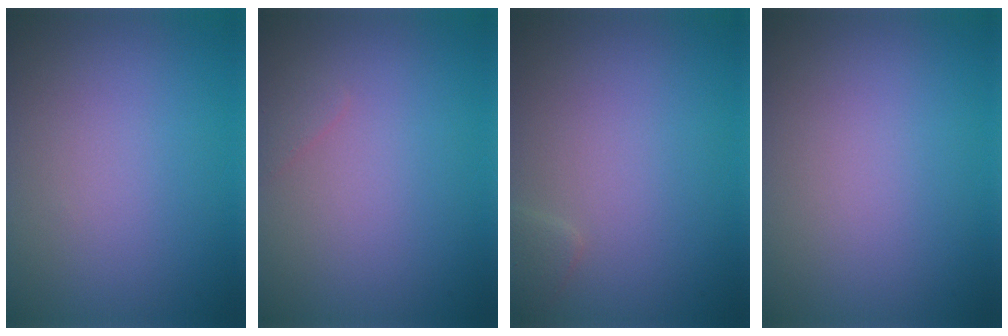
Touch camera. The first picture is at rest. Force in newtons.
{"total": 0.5, "press": 0.5, "slide": 0.1}
{"total": 0.8, "press": 0.8, "slide": 0.0}
{"total": 0.0}